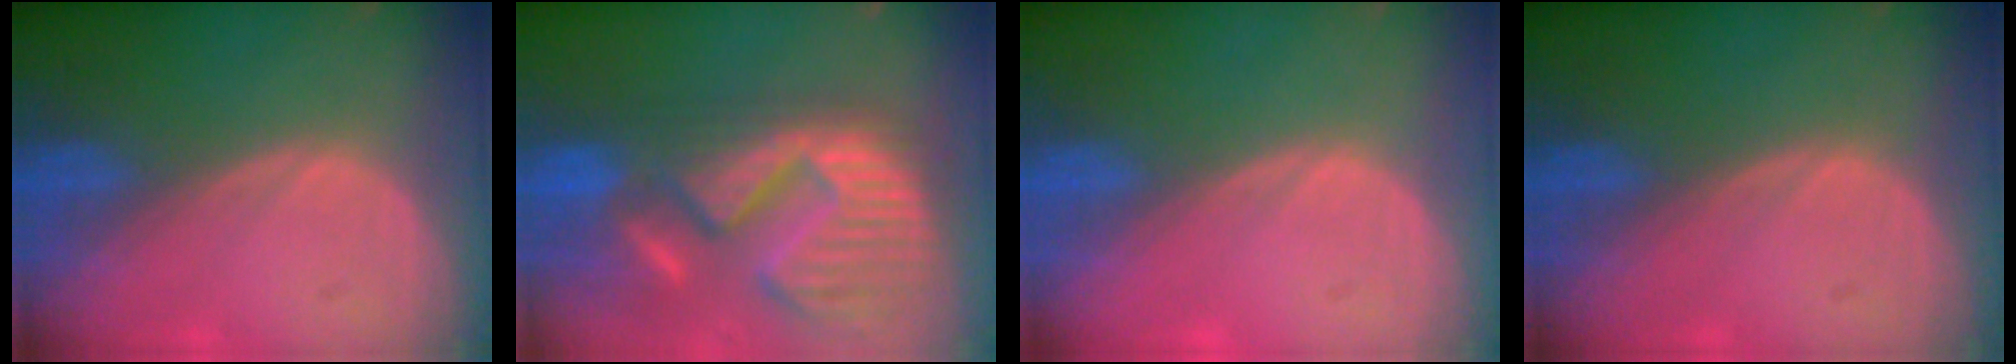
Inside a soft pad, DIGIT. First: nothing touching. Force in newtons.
{"total": 15.1, "press": 12.7, "slide": 8.2}
{"total": 0.0}
{"total": 0.0}